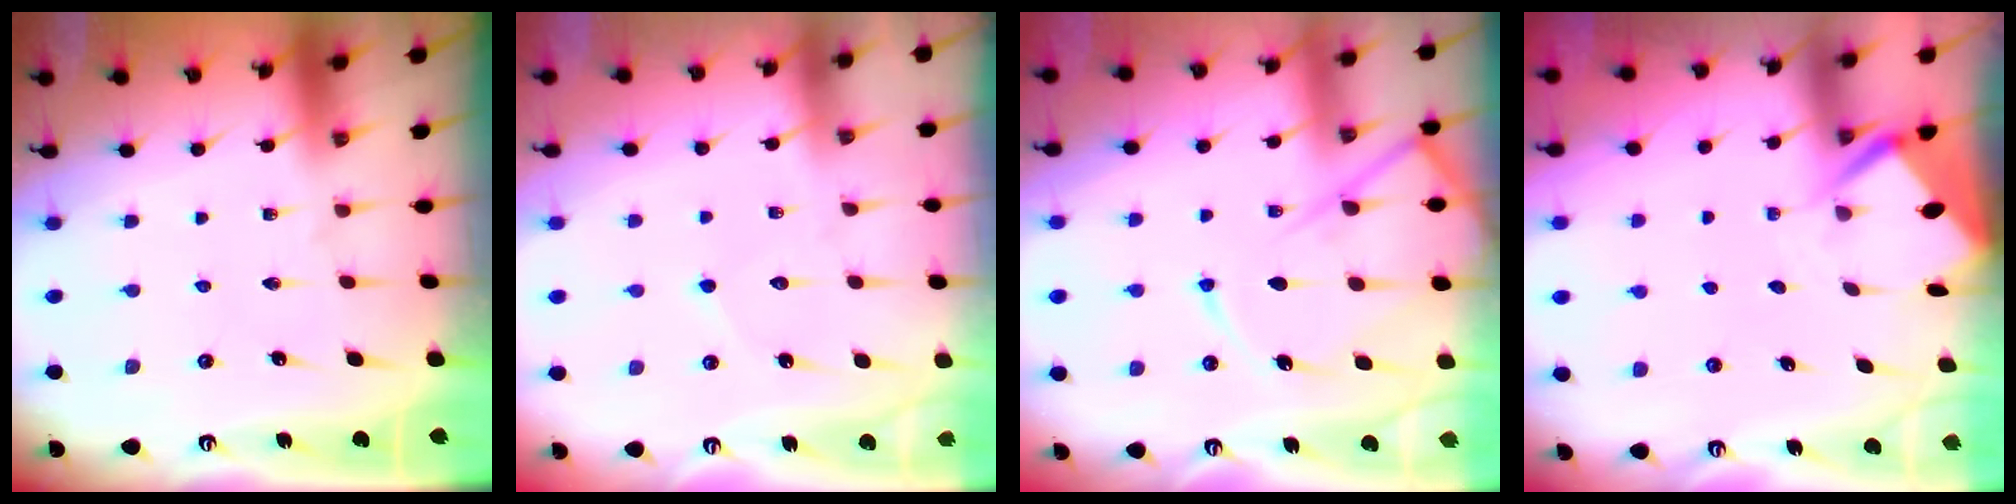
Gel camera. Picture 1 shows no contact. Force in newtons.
{"total": 4.9, "press": 4.9, "slide": 0.4}
{"total": 12.1, "press": 12.0, "slide": 1.3}
{"total": 3.6, "press": 3.6, "slide": 0.4}